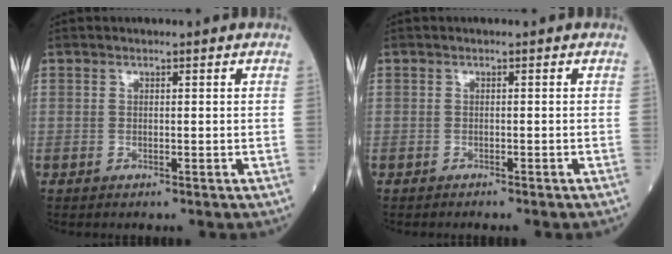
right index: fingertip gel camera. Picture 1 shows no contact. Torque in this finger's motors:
{"motor_torque": [0.04, -0.11, -0.03, 0.02]}